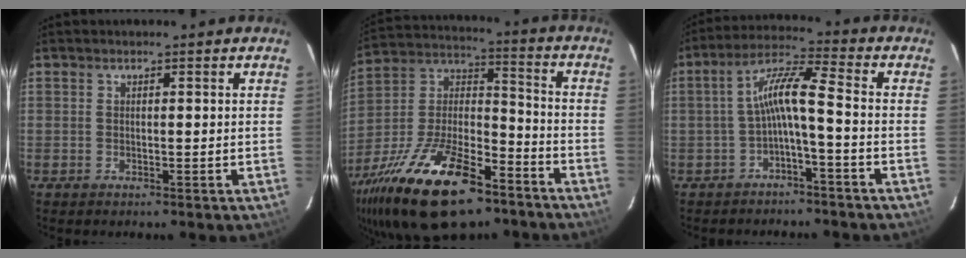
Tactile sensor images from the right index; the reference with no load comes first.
{"total": 26.9, "force": [-16.8, 10.9, 18.0], "torque": [-0.354, -0.013, -0.279]}
{"total": 7.1, "force": [-2.3, 0.4, 6.7], "torque": [-0.155, 0.020, -0.041]}